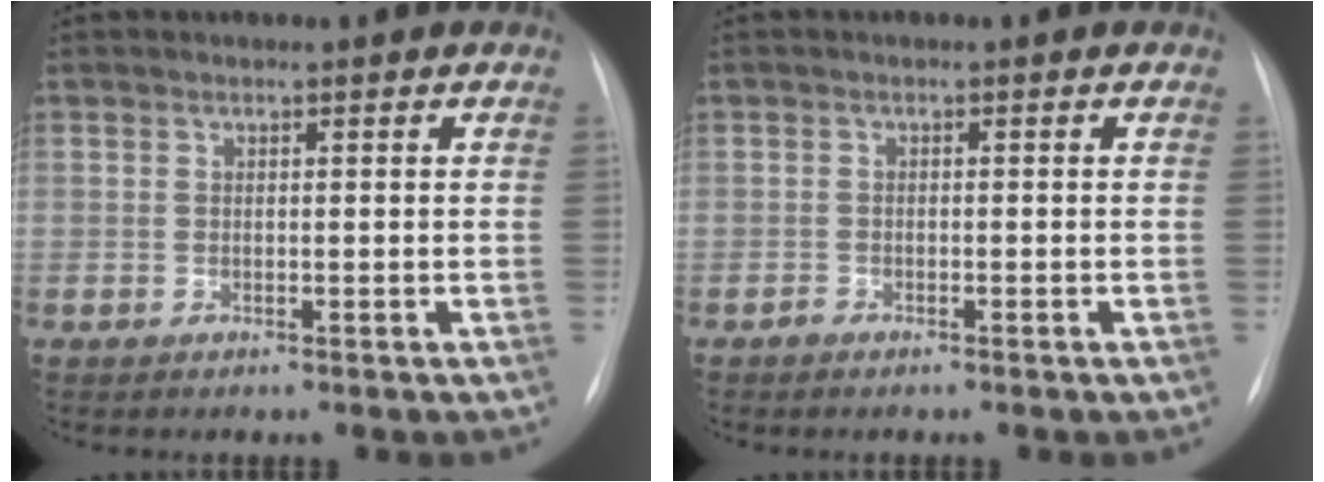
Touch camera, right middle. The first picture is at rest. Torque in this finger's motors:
{"motor_torque": [0.15, -0.49, 0.03, 0.02]}